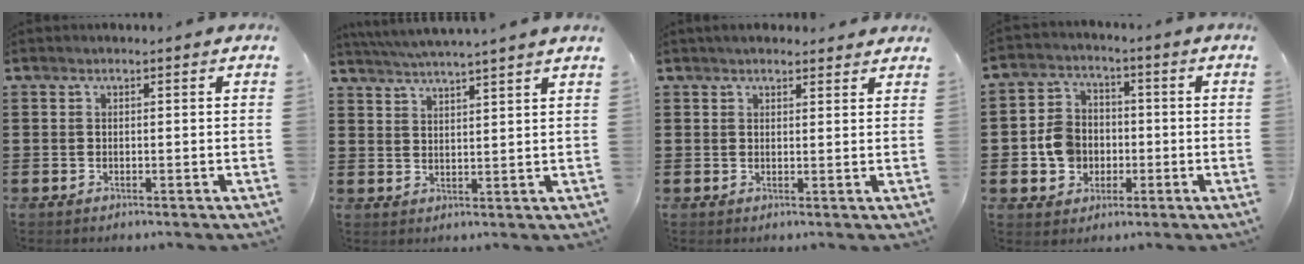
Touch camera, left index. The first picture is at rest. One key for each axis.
{"total": 3.9, "fx": 3.7, "fy": -1.2, "fz": 0.8, "tx": -0.028, "ty": -0.017, "tz": 0.064}
{"total": 2.0, "fx": 1.9, "fy": 0.4, "fz": 0.4, "tx": -0.011, "ty": 0.005, "tz": 0.036}
{"total": 6.6, "fx": -1.0, "fy": 5.9, "fz": 2.8, "tx": -0.080, "ty": 0.014, "tz": -0.019}